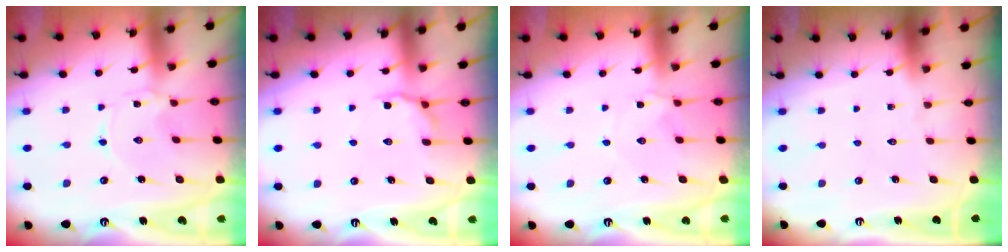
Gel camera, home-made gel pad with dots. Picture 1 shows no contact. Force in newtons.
{"total": 4.9, "press": 4.6, "slide": 1.8}
{"total": 1.2, "press": 1.1, "slide": 0.2}
{"total": 0.0}